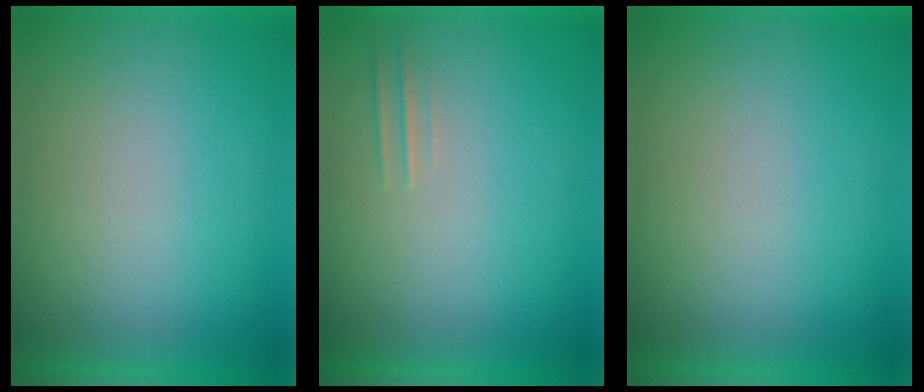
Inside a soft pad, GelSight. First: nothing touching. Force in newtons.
{"total": 1.7}
{"total": 0.0}